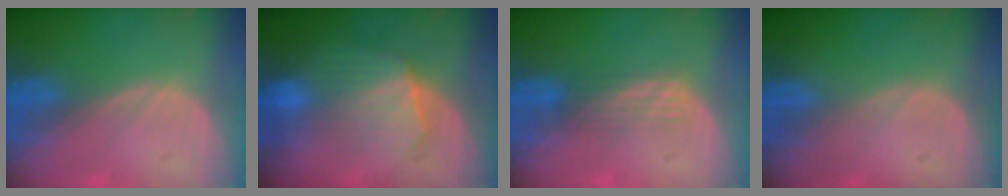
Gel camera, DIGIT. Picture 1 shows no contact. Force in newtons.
{"total": 7.1, "press": 6.9, "slide": 1.3}
{"total": 2.9, "press": 2.5, "slide": 1.5}
{"total": 0.0}